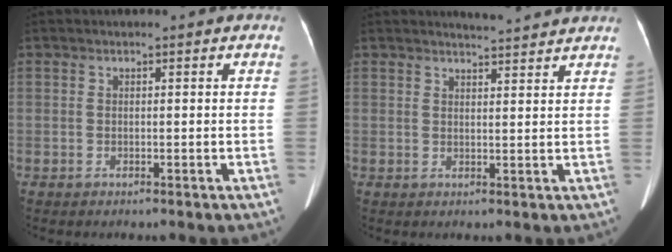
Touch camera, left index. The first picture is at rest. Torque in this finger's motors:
{"motor_torque": [0.53, -0.96, -0.01, -0.01]}